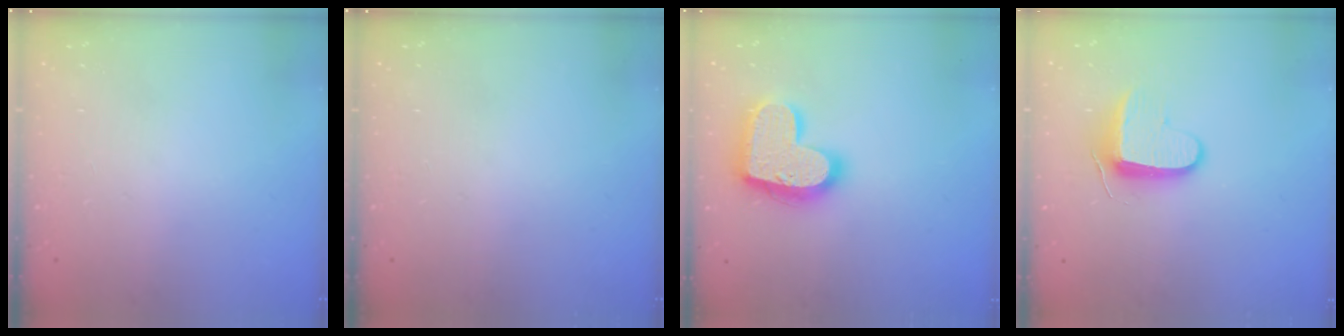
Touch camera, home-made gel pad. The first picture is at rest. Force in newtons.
{"total": 0.0}
{"total": 20.0, "press": 20.0, "slide": 1.2}
{"total": 8.9, "press": 8.9, "slide": 0.8}